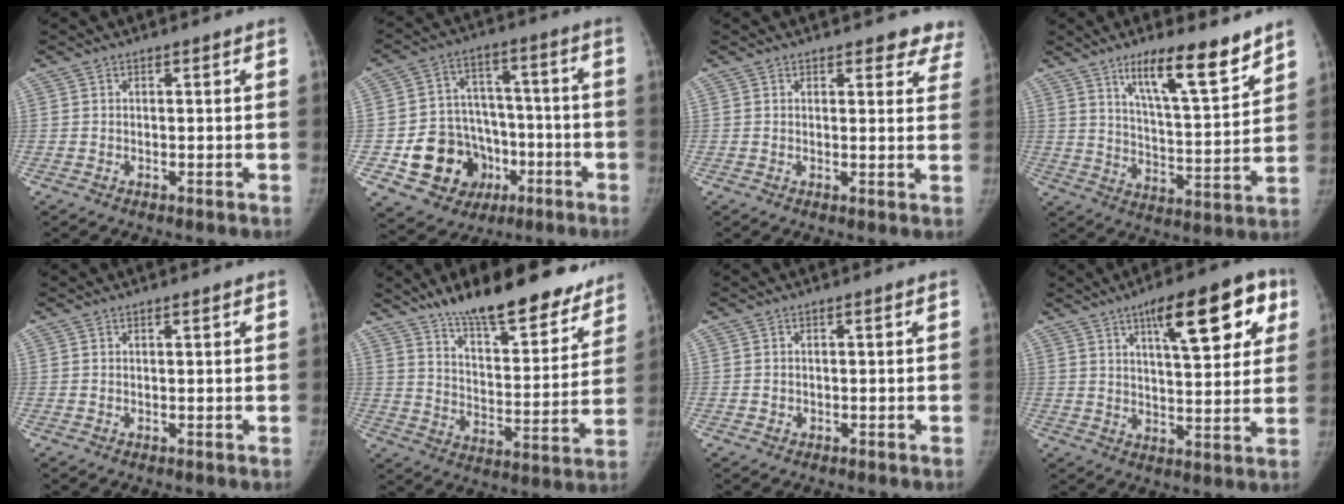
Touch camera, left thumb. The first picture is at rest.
{"total": 16.3, "force": [-5.4, 13.7, 6.9], "torque": [-0.079, 0.053, -0.073]}
{"total": 6.3, "force": [5.6, 2.8, 0.9], "torque": [0.042, -0.024, 0.039]}
{"total": 14.5, "force": [10.0, 3.2, 10.0], "torque": [-0.137, -0.068, 0.170]}
{"total": 0.6, "force": [0.3, 0.1, 0.4], "torque": [-0.005, 0.000, 0.004]}
{"total": 23.2, "force": [17.9, 7.6, 12.5], "torque": [-0.144, -0.085, 0.268]}
{"total": 0.8, "force": [-0.3, 0.8, 0.1], "torque": [0.003, 0.005, -0.005]}
{"total": 16.7, "force": [7.8, 5.7, 13.5], "torque": [-0.152, -0.015, 0.108]}